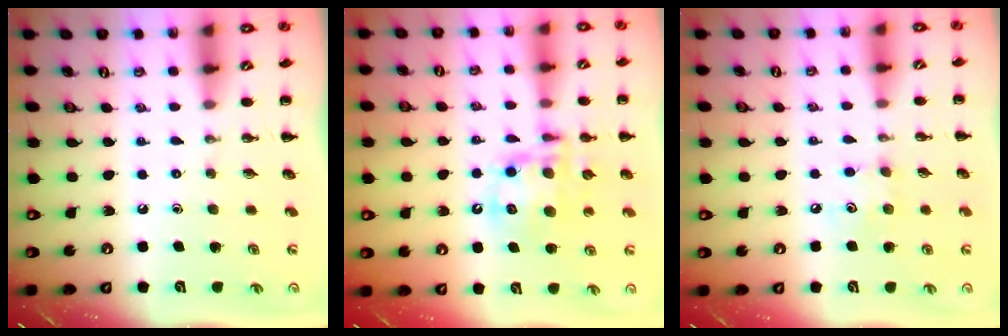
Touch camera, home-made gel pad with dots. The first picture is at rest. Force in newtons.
{"total": 12.7, "press": 12.4, "slide": 2.9}
{"total": 5.6, "press": 5.5, "slide": 1.0}